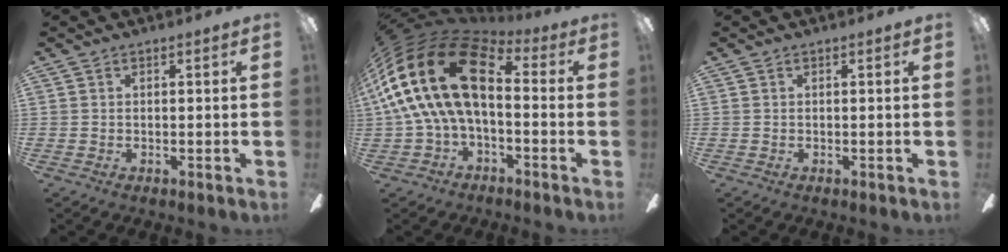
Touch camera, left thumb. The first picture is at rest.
{"total": 22.4, "force": [3.6, 12.4, 18.4], "torque": [-0.392, 0.000, 0.063]}
{"total": 0.0}